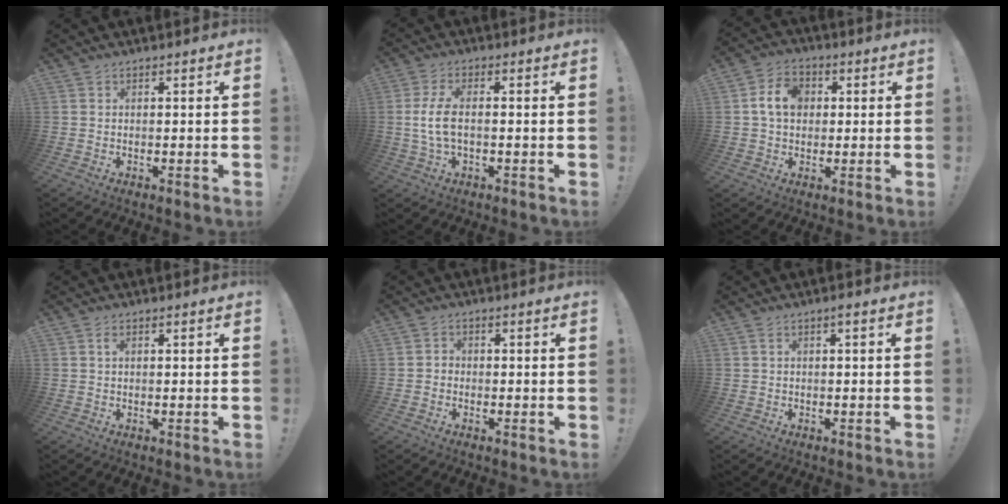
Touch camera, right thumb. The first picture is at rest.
{"total": 7.2, "force": [-0.7, 2.9, 6.5], "torque": [-0.144, -0.007, -0.016]}
{"total": 9.1, "force": [1.4, 6.9, 5.8], "torque": [-0.091, 0.018, 0.029]}
{"total": 1.0, "force": [0.4, 0.5, 0.8], "torque": [-0.010, 0.001, 0.004]}
{"total": 1.7, "force": [-1.1, 1.3, 0.5], "torque": [-0.007, 0.009, -0.019]}
{"total": 1.2, "force": [-0.1, 0.0, 1.2], "torque": [-0.025, 0.002, -0.003]}